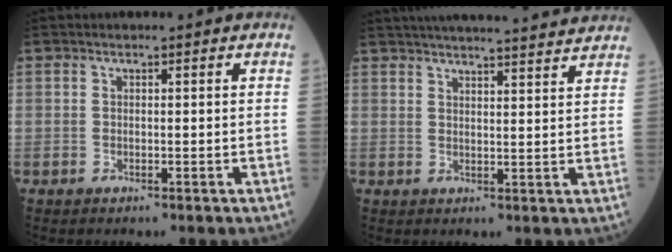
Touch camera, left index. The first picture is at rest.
{"total": 19.7, "force": [18.4, 1.0, 7.0], "torque": [-0.105, 0.012, 0.242]}